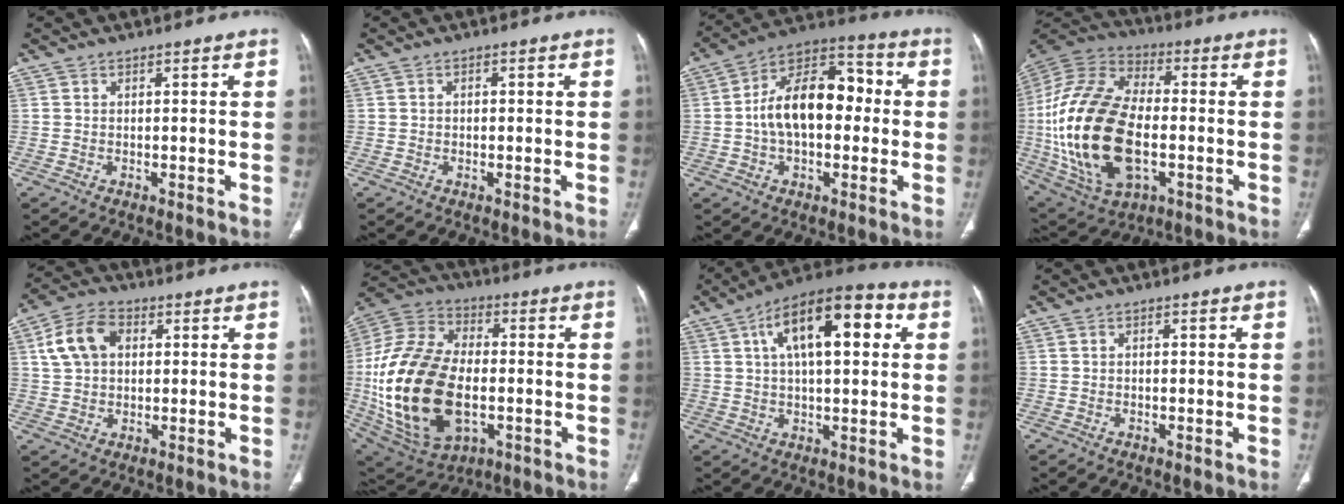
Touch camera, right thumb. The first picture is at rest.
{"total": 0.8, "force": [0.0, 0.5, 0.6], "torque": [-0.009, 0.002, -0.001]}
{"total": 16.8, "force": [0.2, 10.1, 13.4], "torque": [-0.201, 0.042, -0.006]}
{"total": 27.5, "force": [-3.4, 15.4, 22.6], "torque": [-0.472, 0.003, -0.051]}
{"total": 9.4, "force": [2.5, 6.6, 6.2], "torque": [-0.112, 0.014, 0.042]}
{"total": 28.1, "force": [-3.8, 16.7, 22.3], "torque": [-0.456, 0.002, -0.046]}
{"total": 17.5, "force": [5.2, 7.5, 14.9], "torque": [-0.213, 0.019, 0.074]}
{"total": 0.5, "force": [0.0, 0.3, 0.4], "torque": [-0.008, 0.000, 0.000]}